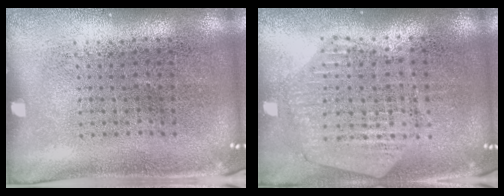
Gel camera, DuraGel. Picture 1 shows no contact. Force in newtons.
{"total": 1.1, "press": 1.1, "slide": 0.1}